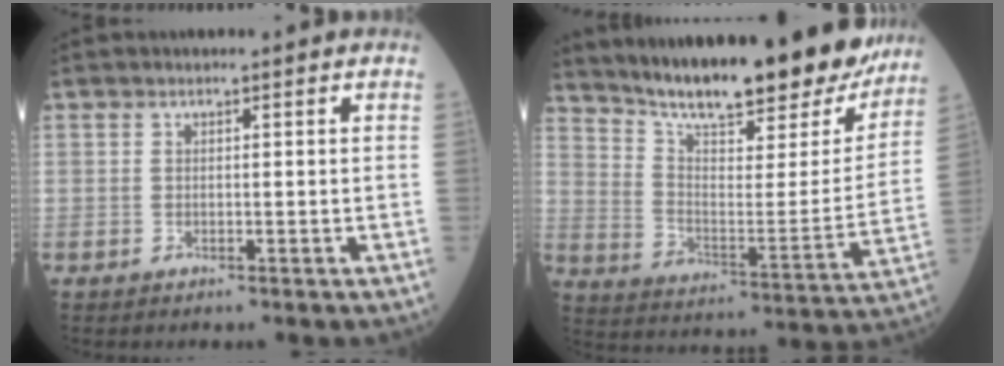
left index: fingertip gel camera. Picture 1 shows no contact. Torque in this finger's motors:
{"motor_torque": [0.48, -0.84, 0.94, 0.08]}